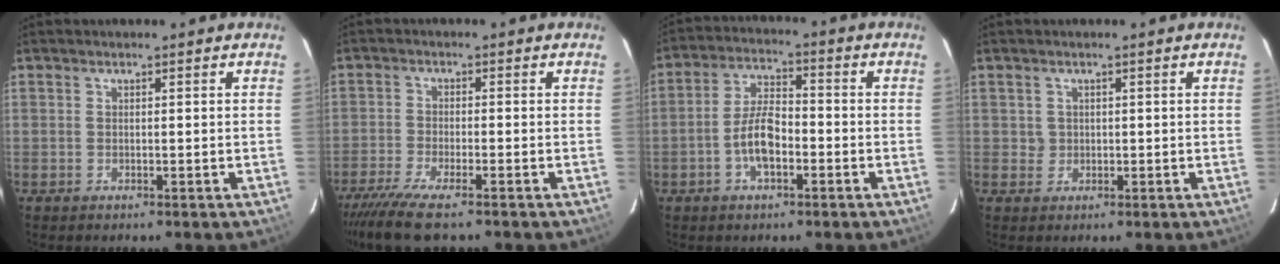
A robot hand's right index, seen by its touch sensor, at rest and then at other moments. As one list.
[{"total": 8.3, "force": [-6.6, 1.2, 4.9], "torque": [-0.123, -0.031, -0.124]}, {"total": 7.7, "force": [-2.8, 3.3, 6.4], "torque": [-0.130, 0.009, -0.049]}, {"total": 1.7, "force": [0.3, 1.7, 0.0], "torque": [0.009, 0.003, 0.005]}]